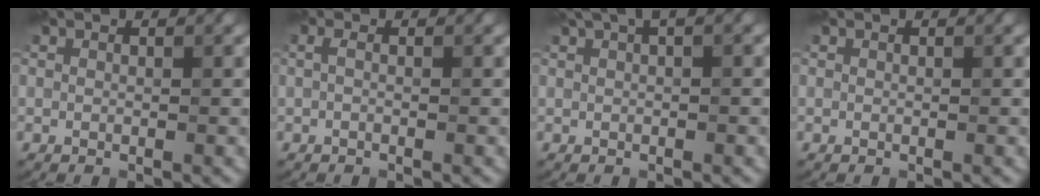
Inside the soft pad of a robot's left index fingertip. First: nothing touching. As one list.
[{"total": 0.9, "force": [0.0, 0.3, 0.8], "torque": [-0.018, -0.003, -0.002]}, {"total": 2.6, "force": [1.5, 0.5, 2.1], "torque": [-0.032, 0.006, 0.027]}, {"total": 0.0}]